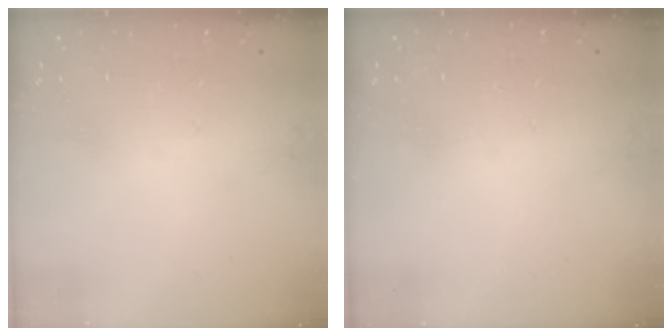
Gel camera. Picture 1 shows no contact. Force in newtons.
{"total": 0.0}